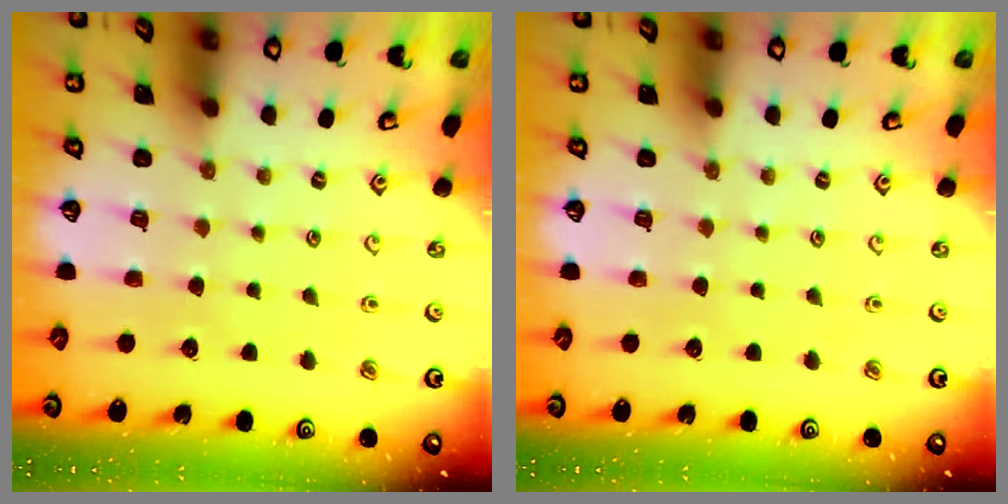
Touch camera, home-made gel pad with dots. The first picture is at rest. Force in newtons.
{"total": 0.0}